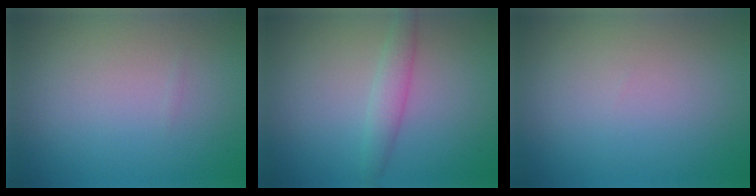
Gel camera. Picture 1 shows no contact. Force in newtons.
{"total": 2.0, "press": 2.0, "slide": 0.1}
{"total": 0.0}